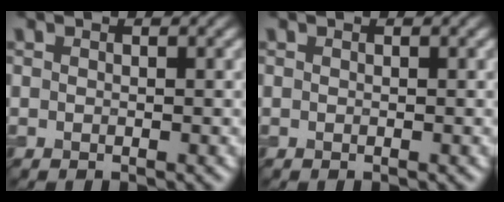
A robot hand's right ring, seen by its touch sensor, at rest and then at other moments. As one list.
[{"total": 0.0}]